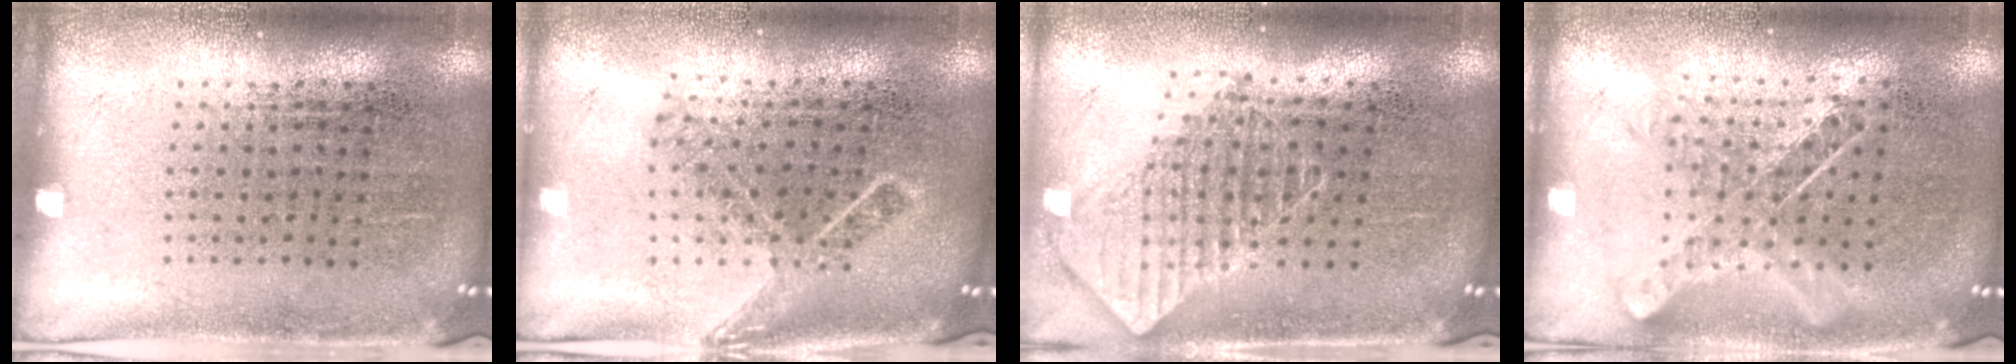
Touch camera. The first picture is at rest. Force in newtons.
{"total": 1.7, "press": 1.2, "slide": 1.1}
{"total": 1.9, "press": 1.5, "slide": 1.2}
{"total": 1.0, "press": 1.0, "slide": 0.1}